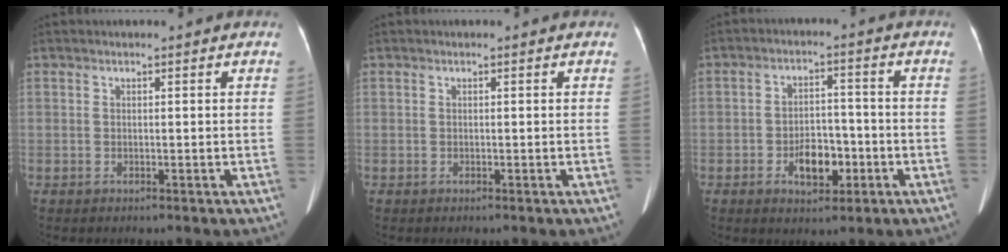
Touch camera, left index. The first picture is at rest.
{"total": 0.0}
{"total": 6.2, "force": [-2.4, 3.5, 4.5], "torque": [-0.081, 0.011, -0.035]}